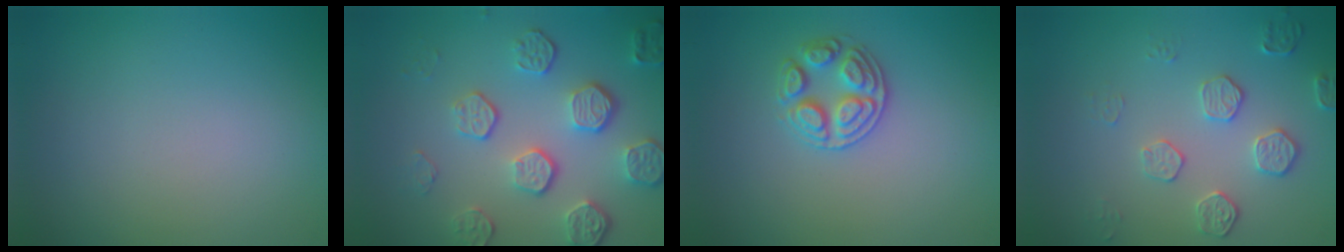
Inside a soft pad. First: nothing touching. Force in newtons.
{"total": 5.4, "press": 4.1, "slide": 3.6}
{"total": 2.6, "press": 2.6, "slide": 0.4}
{"total": 2.2, "press": 1.8, "slide": 1.2}